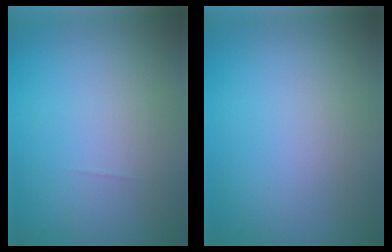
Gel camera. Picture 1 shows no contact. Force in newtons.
{"total": 0.0}